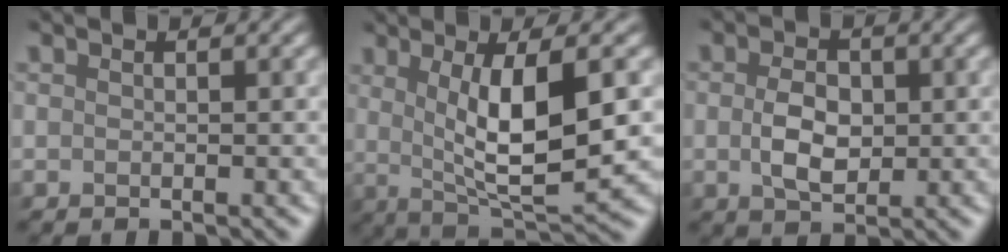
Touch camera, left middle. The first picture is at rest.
{"total": 7.5, "force": [0.8, 1.6, 7.3], "torque": [-0.125, -0.007, 0.022]}
{"total": 2.8, "force": [0.1, 1.8, 2.1], "torque": [-0.050, 0.000, 0.006]}